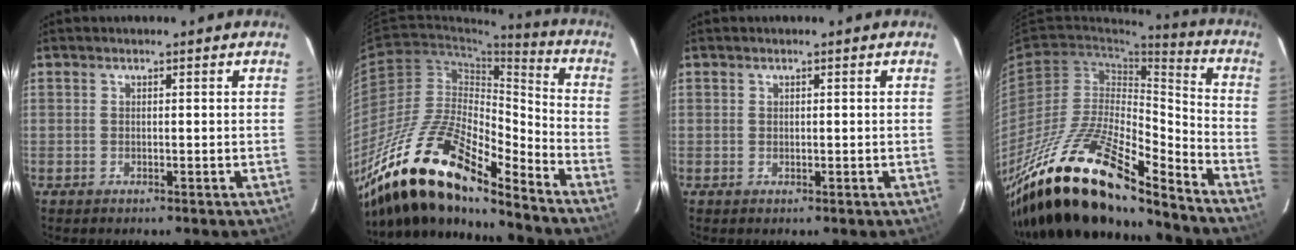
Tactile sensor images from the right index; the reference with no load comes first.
{"total": 23.0, "force": [-17.6, 6.0, 13.5], "torque": [-0.243, -0.016, -0.330]}
{"total": 0.0}
{"total": 25.9, "force": [-19.5, 6.7, 15.7], "torque": [-0.287, -0.032, -0.348]}